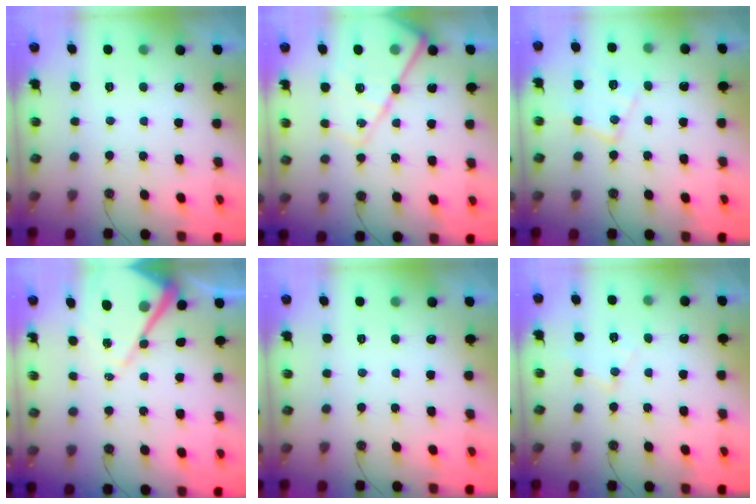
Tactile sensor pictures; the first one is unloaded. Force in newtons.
{"total": 20.1, "press": 20.0, "slide": 1.9}
{"total": 12.7, "press": 12.6, "slide": 0.8}
{"total": 12.3, "press": 12.2, "slide": 1.0}
{"total": 0.0}
{"total": 7.4, "press": 7.4, "slide": 0.7}